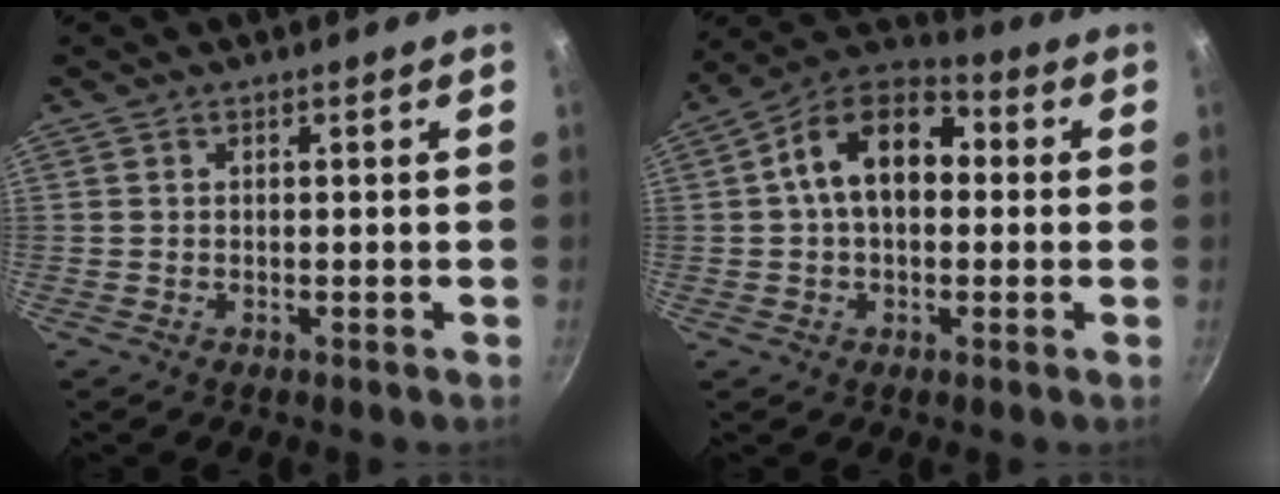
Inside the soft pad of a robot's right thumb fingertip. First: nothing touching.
{"total": 14.2, "force": [1.6, 9.4, 10.6], "torque": [-0.138, 0.035, 0.003]}